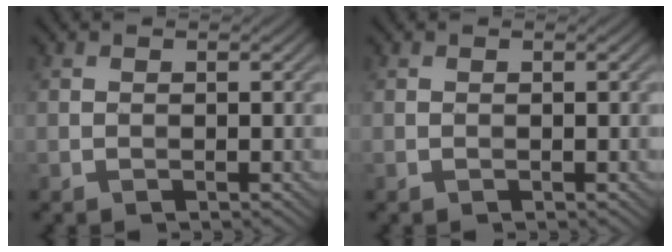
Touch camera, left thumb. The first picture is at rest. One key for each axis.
{"total": 0.0}